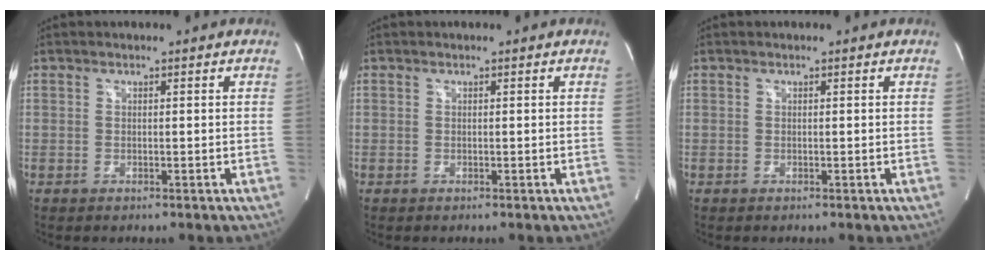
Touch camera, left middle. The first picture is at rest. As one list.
[{"total": 0.0}, {"total": 0.0}]